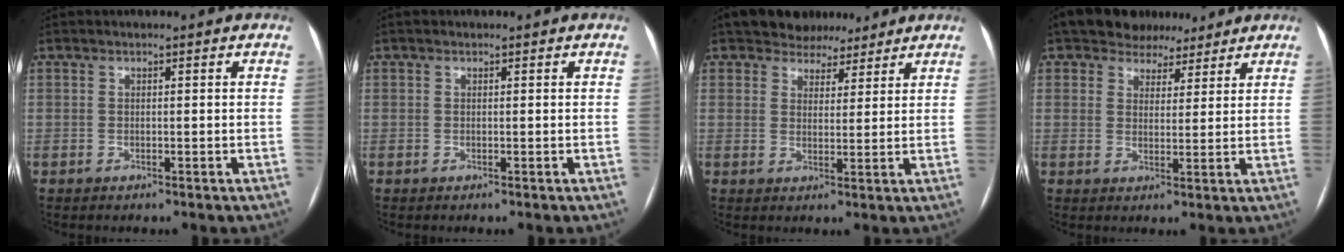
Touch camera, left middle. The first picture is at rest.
{"total": 0.0}
{"total": 5.5, "force": [4.6, 3.0, 0.2], "torque": [0.003, 0.002, 0.060]}
{"total": 7.1, "force": [5.8, 4.0, 0.8], "torque": [-0.002, 0.011, 0.082]}